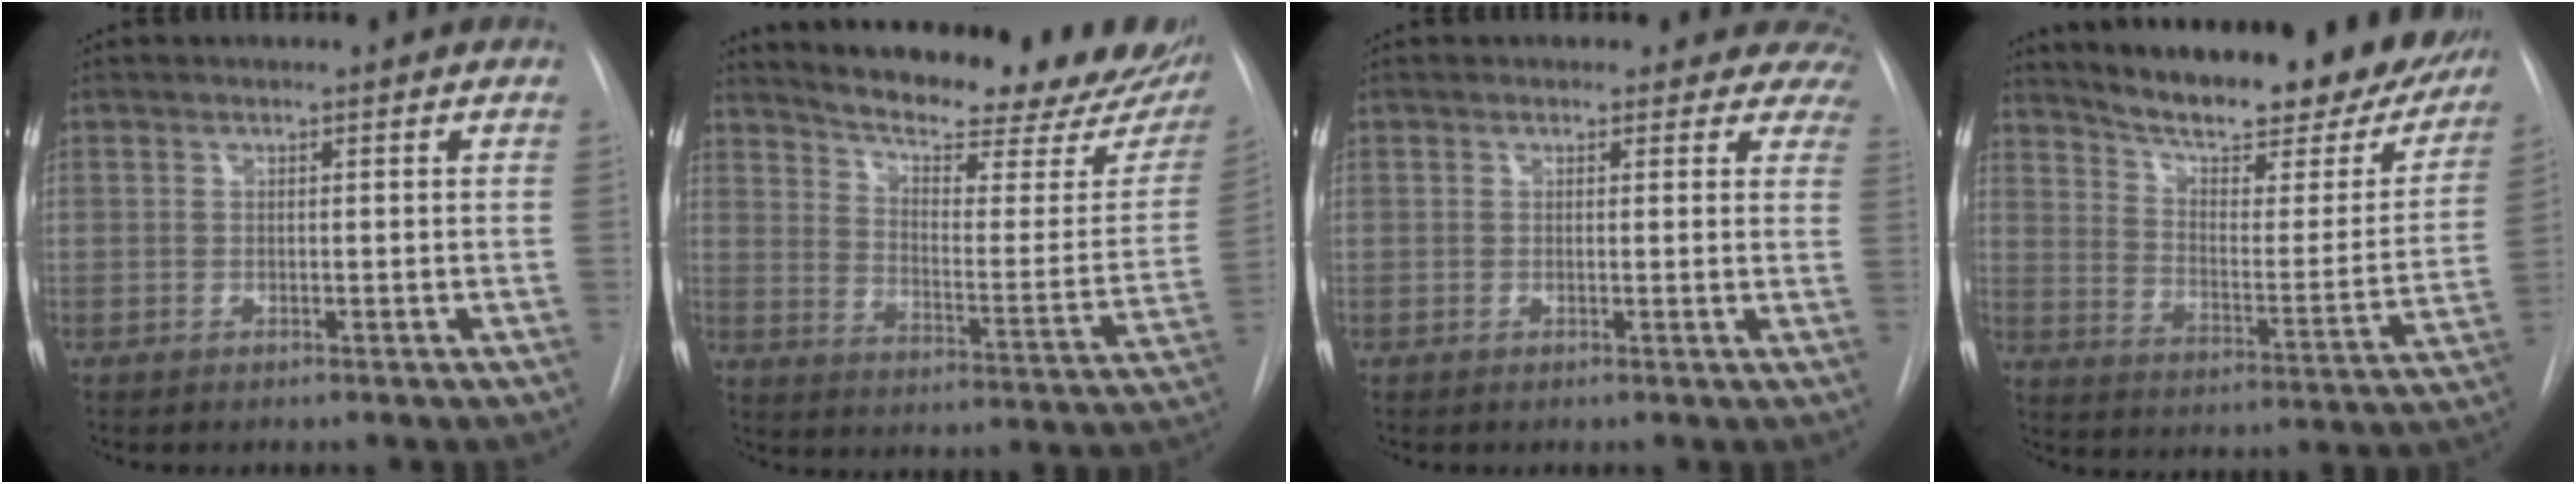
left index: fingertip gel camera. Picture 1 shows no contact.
{"total": 25.5, "force": [22.0, 5.7, 11.7], "torque": [-0.170, -0.067, 0.272]}
{"total": 7.5, "force": [6.5, 3.8, 0.3], "torque": [0.044, -0.009, 0.033]}
{"total": 26.7, "force": [22.7, 6.5, 12.4], "torque": [-0.183, -0.048, 0.291]}